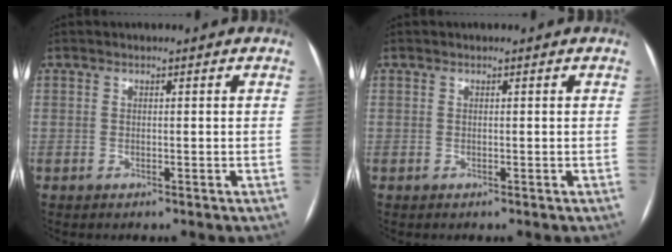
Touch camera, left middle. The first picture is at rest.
{"total": 0.0}